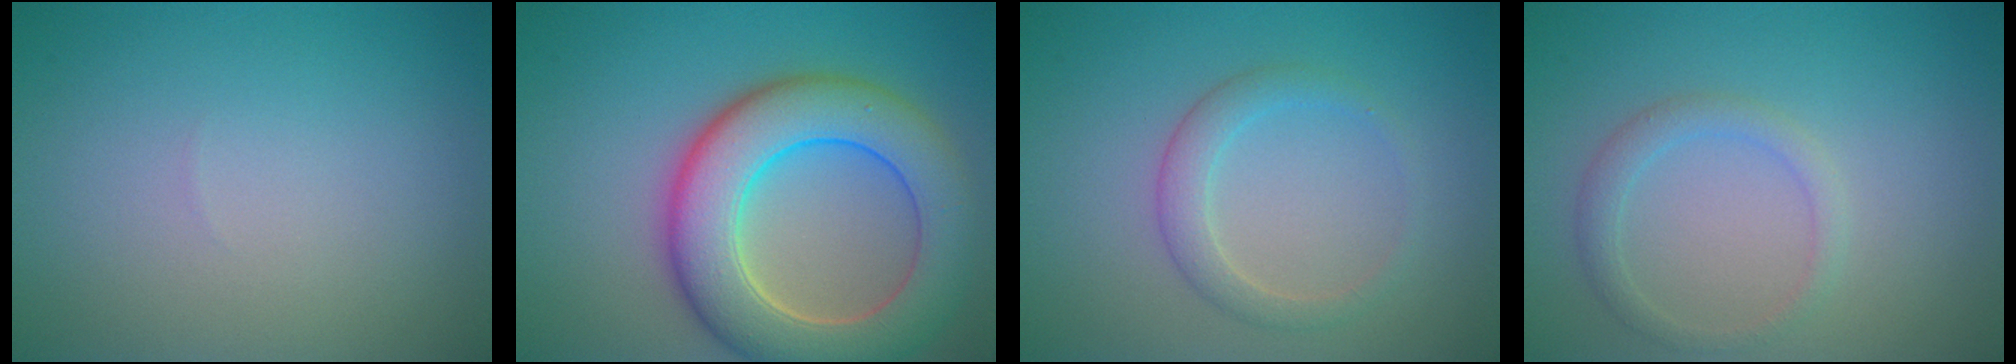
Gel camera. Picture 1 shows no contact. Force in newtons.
{"total": 9.5, "press": 9.5, "slide": 0.7}
{"total": 2.2, "press": 2.2, "slide": 0.1}
{"total": 1.8, "press": 1.8, "slide": 0.1}